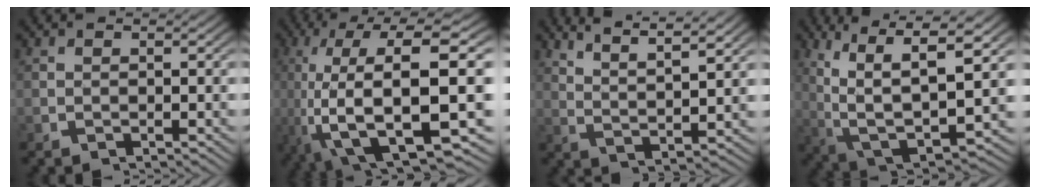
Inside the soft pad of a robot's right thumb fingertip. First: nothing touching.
{"total": 18.2, "force": [-2.4, 9.8, 15.2], "torque": [-0.311, -0.058, 0.001]}
{"total": 7.2, "force": [5.2, 2.5, 4.3], "torque": [-0.070, 0.010, 0.083]}
{"total": 12.4, "force": [-0.2, 7.7, 9.7], "torque": [-0.203, -0.052, 0.022]}